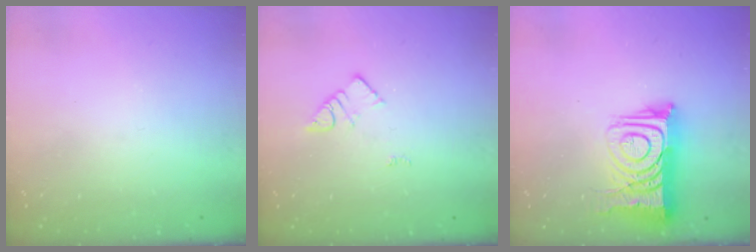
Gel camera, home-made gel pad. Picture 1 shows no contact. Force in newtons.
{"total": 3.1, "press": 3.1, "slide": 0.2}
{"total": 16.4, "press": 16.3, "slide": 1.6}